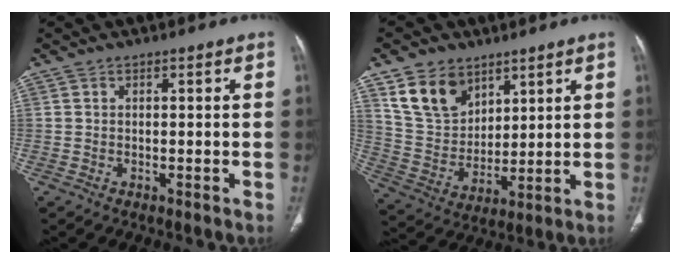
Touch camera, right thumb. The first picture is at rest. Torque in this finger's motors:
{"motor_torque": [-0.62, 0.87, 0.08, 0.14, 0.04]}